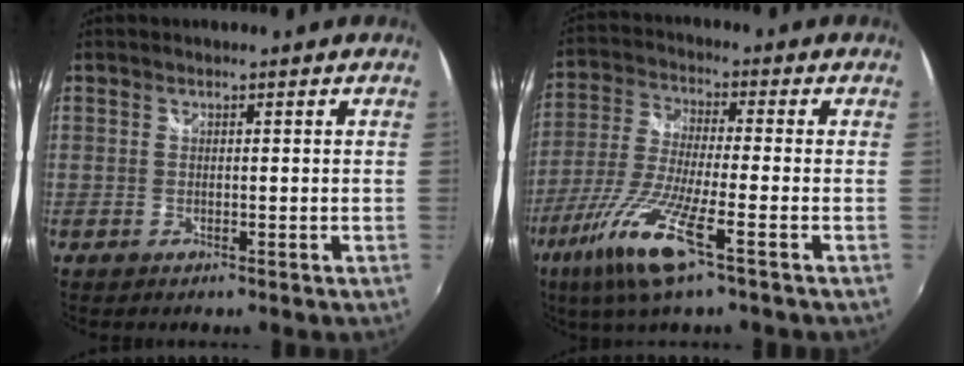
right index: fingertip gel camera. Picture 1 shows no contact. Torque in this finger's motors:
{"motor_torque": [0.69, 0.46, 0.35, 0.12]}